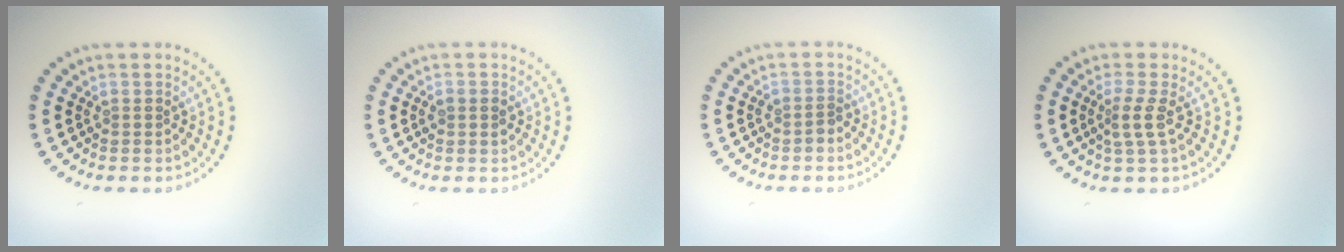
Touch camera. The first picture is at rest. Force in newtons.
{"total": 0.9, "press": 0.9, "slide": 0.1}
{"total": 0.9, "press": 0.8, "slide": 0.5}
{"total": 2.0, "press": 1.5, "slide": 1.4}